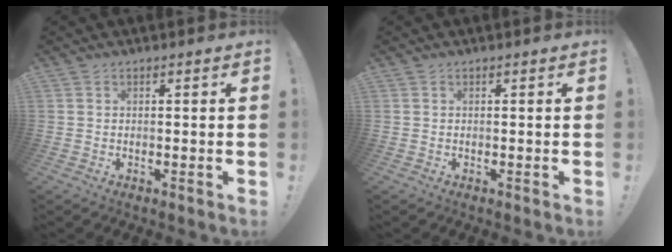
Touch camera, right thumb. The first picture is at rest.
{"total": 0.0}